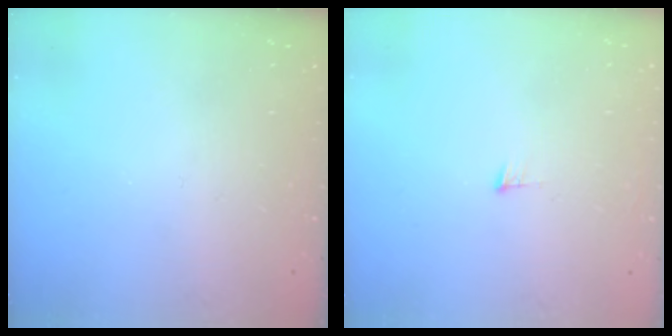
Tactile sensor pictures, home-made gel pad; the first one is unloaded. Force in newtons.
{"total": 4.5, "press": 4.5, "slide": 0.3}